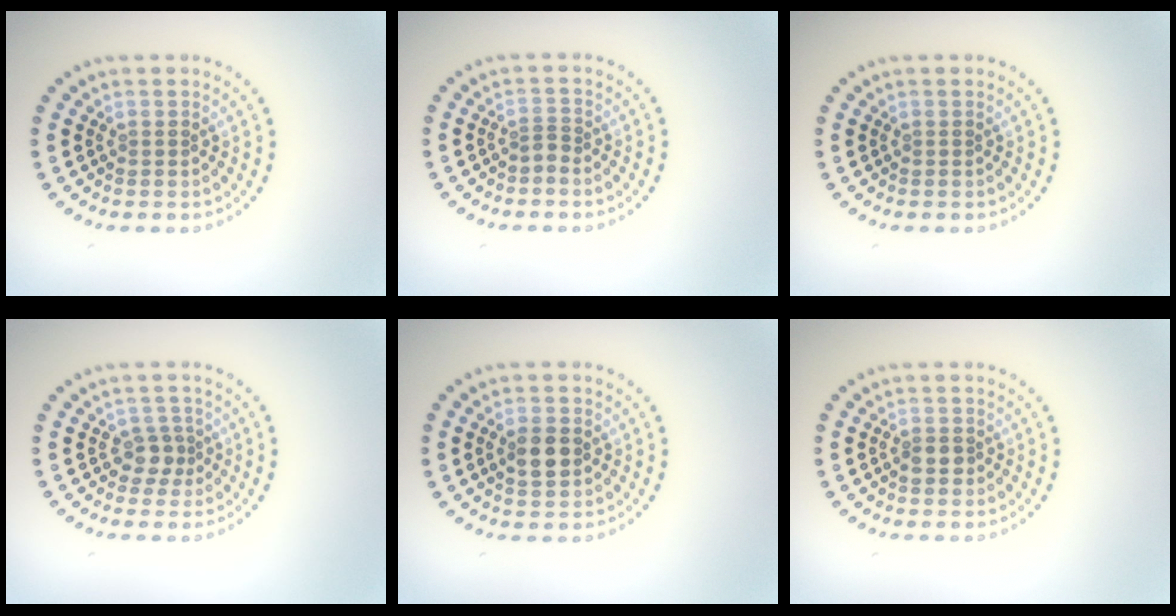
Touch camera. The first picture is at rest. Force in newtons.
{"total": 0.8, "press": 0.5, "slide": 0.7}
{"total": 0.0}
{"total": 1.9, "press": 1.5, "slide": 1.1}
{"total": 3.1, "press": 3.1, "slide": 0.1}
{"total": 1.4, "press": 1.3, "slide": 0.5}